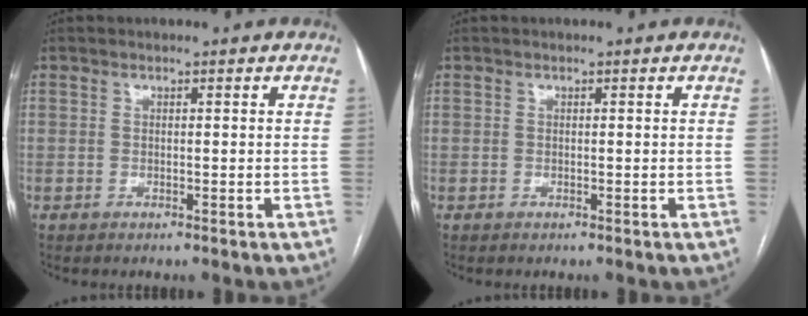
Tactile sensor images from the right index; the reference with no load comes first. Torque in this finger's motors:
{"motor_torque": [0.00, 0.00, 0.00, 0.00]}